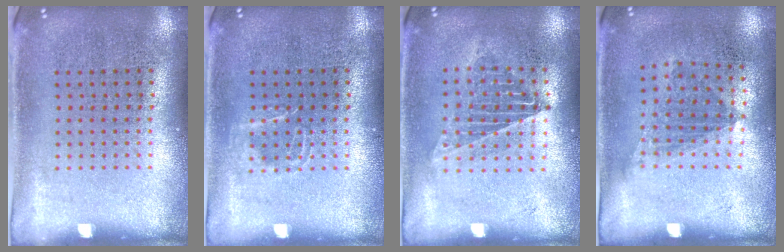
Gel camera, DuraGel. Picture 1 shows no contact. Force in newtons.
{"total": 1.1, "press": 1.0, "slide": 0.3}
{"total": 1.0, "press": 1.0, "slide": 0.2}
{"total": 1.1, "press": 0.8, "slide": 0.7}